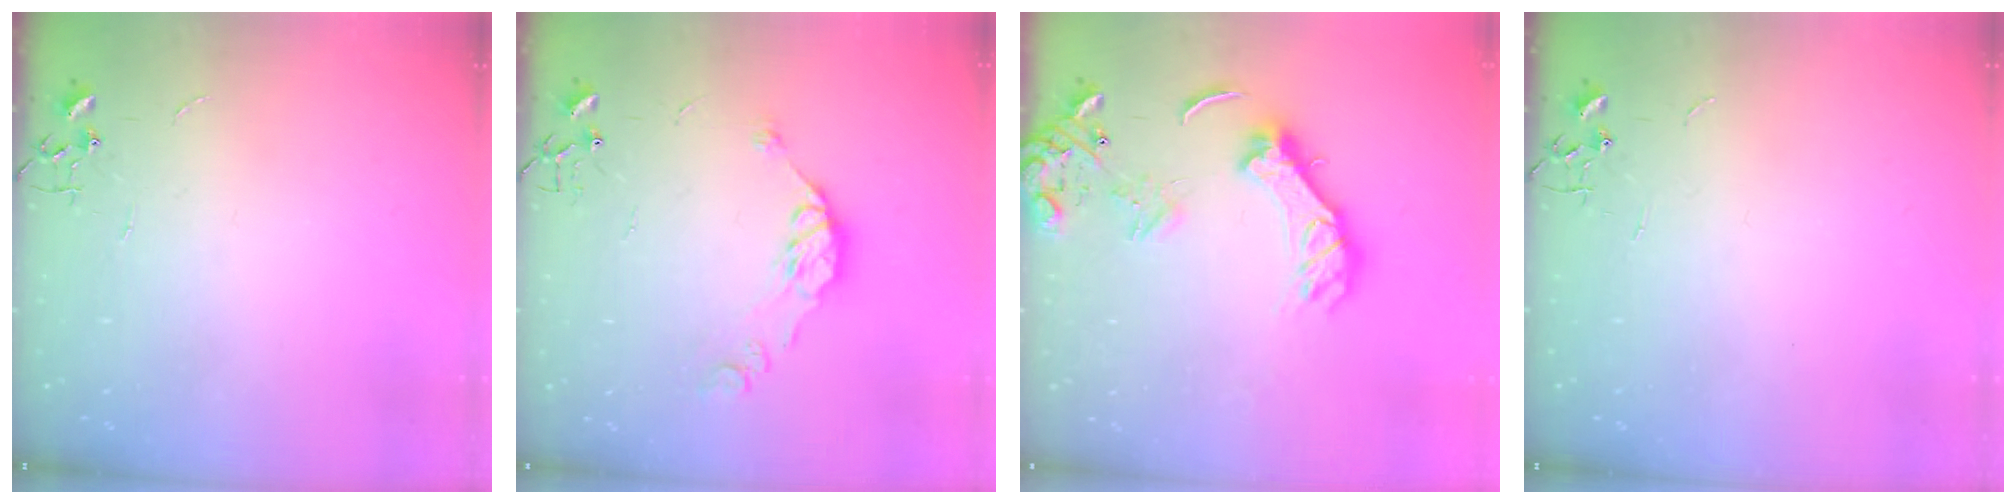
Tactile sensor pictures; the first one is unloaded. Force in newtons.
{"total": 9.6, "press": 9.6, "slide": 0.6}
{"total": 14.1, "press": 13.9, "slide": 2.0}
{"total": 0.0}